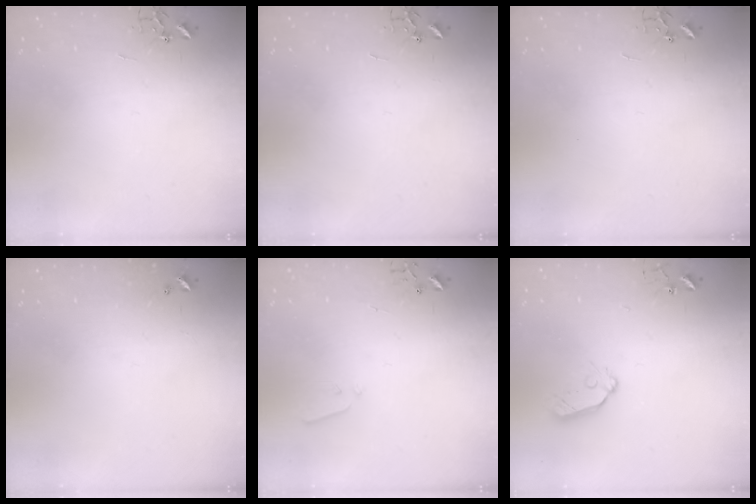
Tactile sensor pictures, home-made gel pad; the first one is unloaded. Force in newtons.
{"total": 0.0}
{"total": 0.0}
{"total": 0.0}
{"total": 3.4, "press": 3.3, "slide": 0.5}
{"total": 8.4, "press": 8.4, "slide": 0.7}